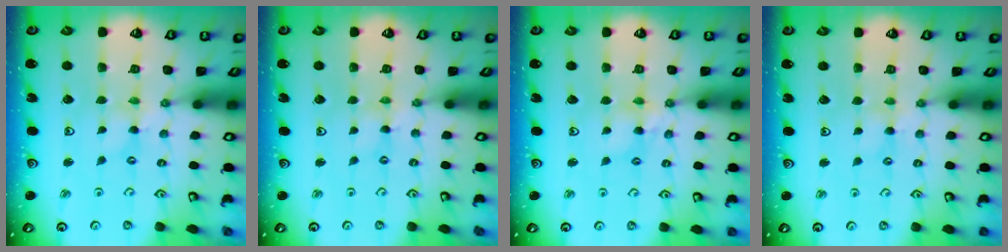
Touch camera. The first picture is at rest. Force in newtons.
{"total": 0.0}
{"total": 4.9, "press": 4.9, "slide": 0.4}
{"total": 2.3, "press": 2.3, "slide": 0.4}